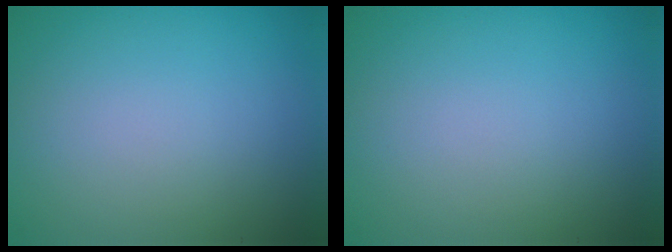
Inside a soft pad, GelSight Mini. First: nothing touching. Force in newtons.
{"total": 0.0}